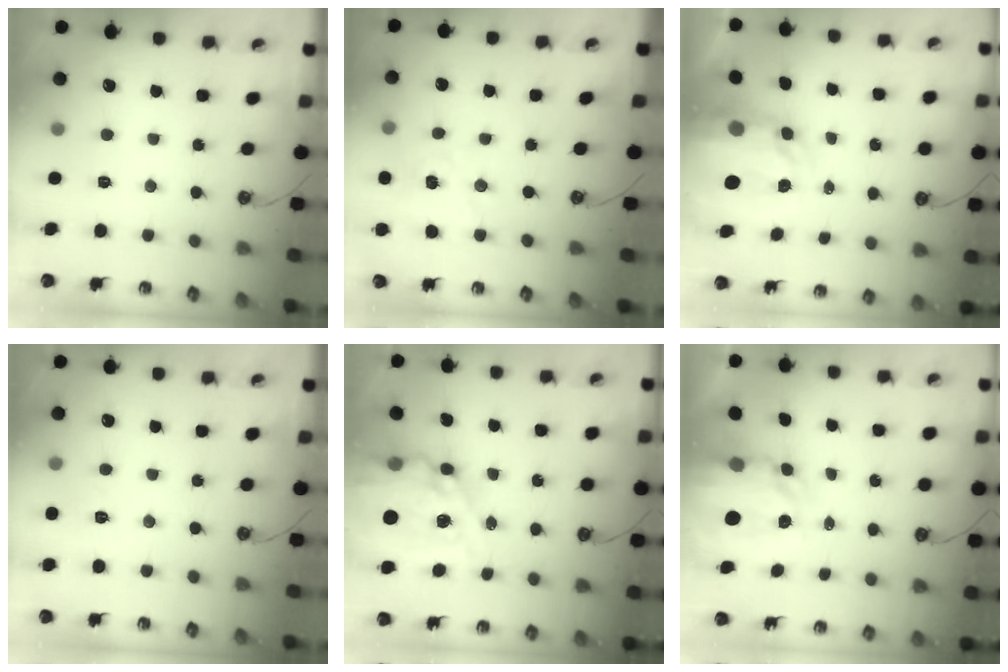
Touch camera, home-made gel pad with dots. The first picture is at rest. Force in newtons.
{"total": 1.6, "press": 1.6, "slide": 0.2}
{"total": 6.0, "press": 5.9, "slide": 0.5}
{"total": 6.0, "press": 6.0, "slide": 0.7}
{"total": 20.4, "press": 20.3, "slide": 2.1}
{"total": 6.3, "press": 6.3, "slide": 0.6}